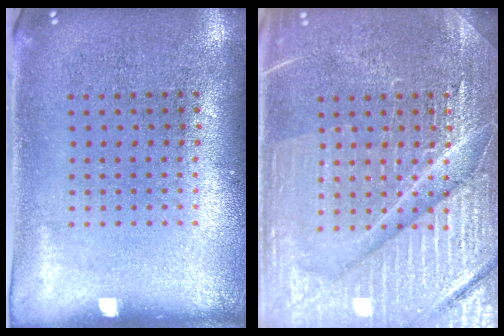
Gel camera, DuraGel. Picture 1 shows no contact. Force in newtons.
{"total": 7.5, "press": 7.4, "slide": 0.9}